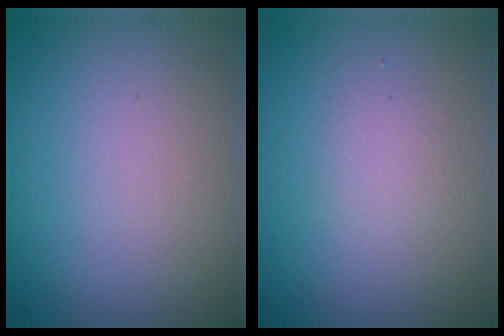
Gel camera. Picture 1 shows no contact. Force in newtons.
{"total": 1.4, "press": 1.4, "slide": 0.1}